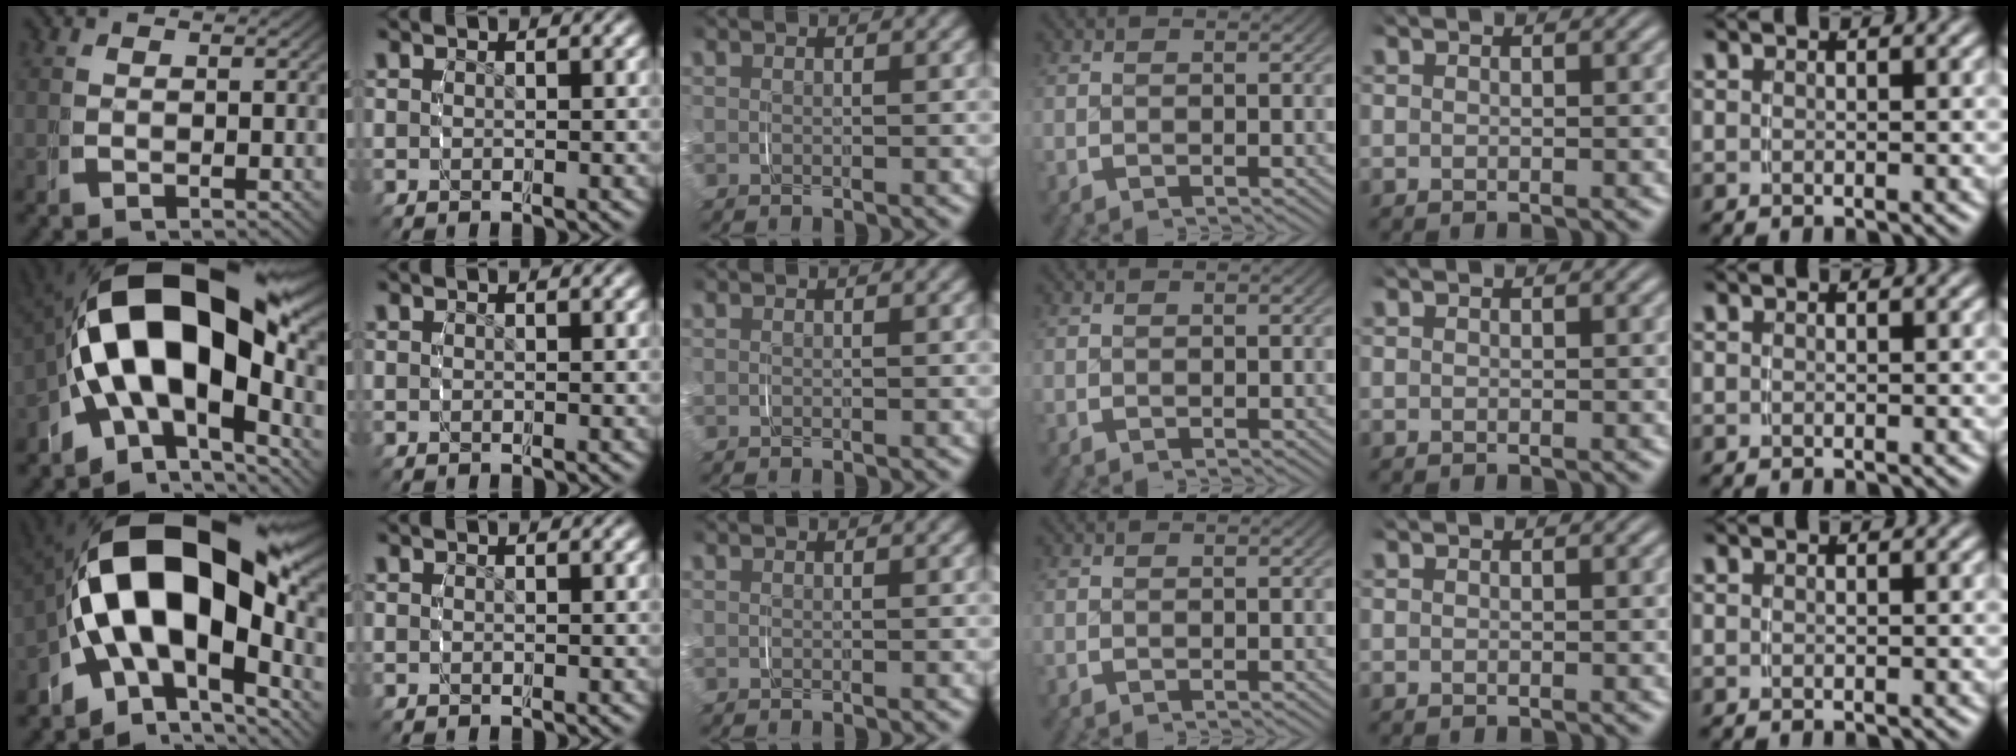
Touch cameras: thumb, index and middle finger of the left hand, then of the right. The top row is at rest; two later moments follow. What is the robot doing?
{"motion": "grasp_and_lifting", "object": "phone"}